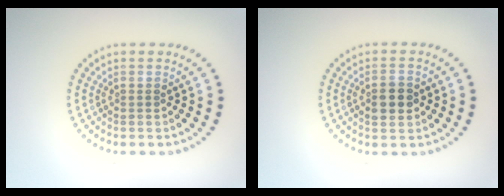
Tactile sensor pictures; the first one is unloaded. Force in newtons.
{"total": 3.0, "press": 3.0, "slide": 0.1}